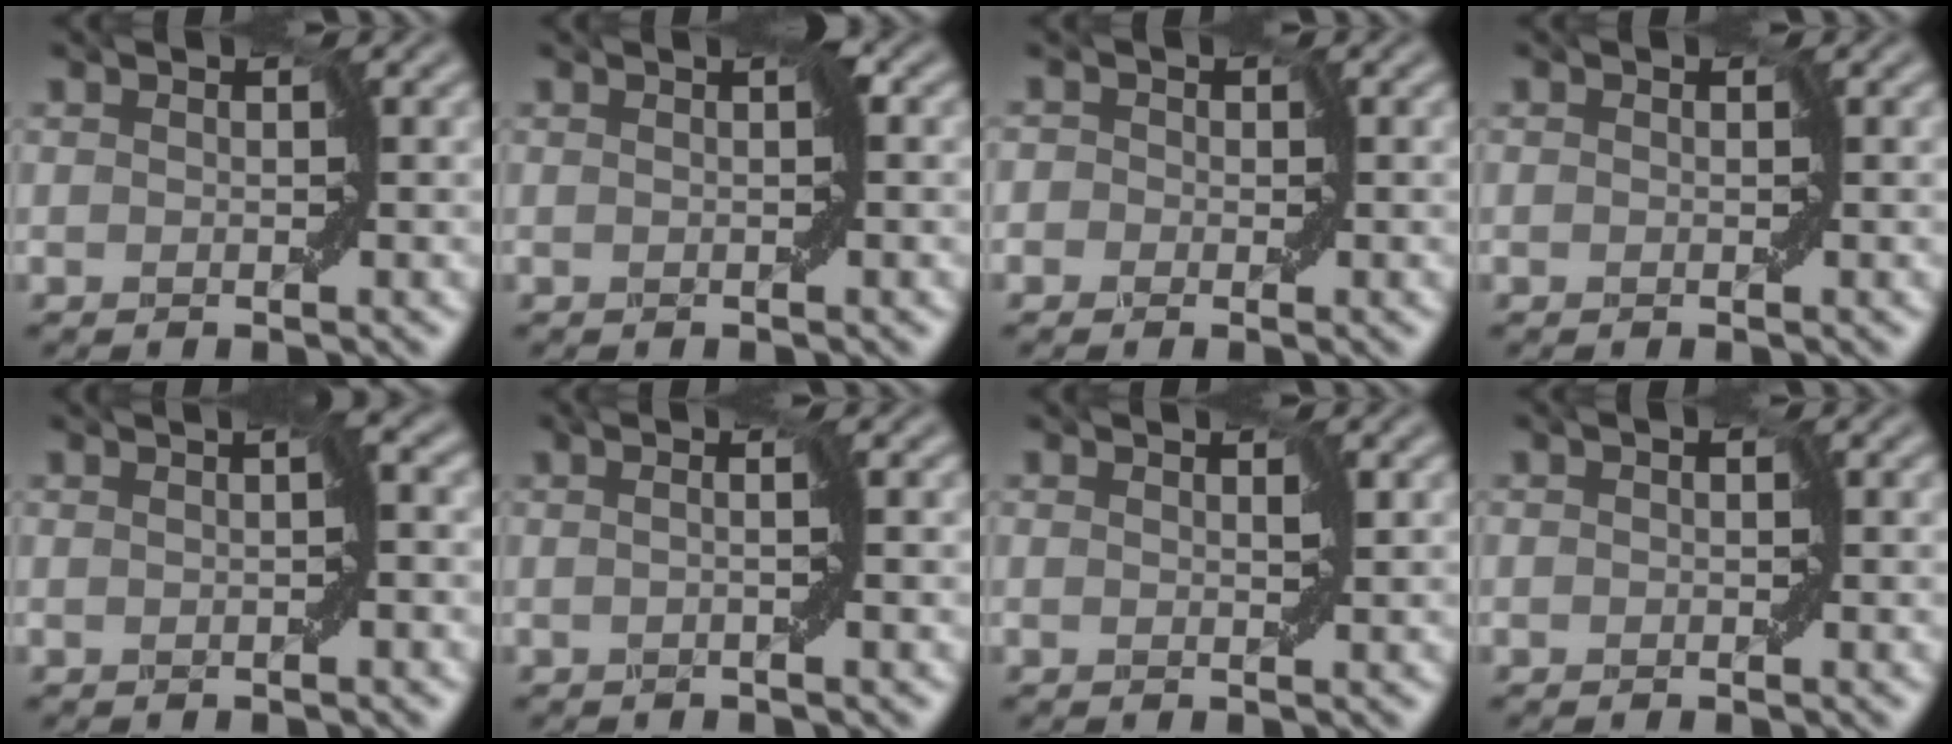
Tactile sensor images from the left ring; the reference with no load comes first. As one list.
[{"total": 0.6, "force": [-0.1, 0.0, 0.6], "torque": [-0.010, 0.000, -0.003]}, {"total": 2.3, "force": [-0.1, 2.3, 0.4], "torque": [0.017, 0.020, -0.037]}, {"total": 0.0}, {"total": 1.1, "force": [-0.2, 0.0, 1.1], "torque": [-0.023, 0.000, -0.007]}, {"total": 0.9, "force": [0.0, -0.6, 0.7], "torque": [-0.017, 0.000, -0.004]}, {"total": 0.5, "force": [0.3, 0.1, 0.4], "torque": [-0.005, -0.001, 0.003]}, {"total": 0.0}]